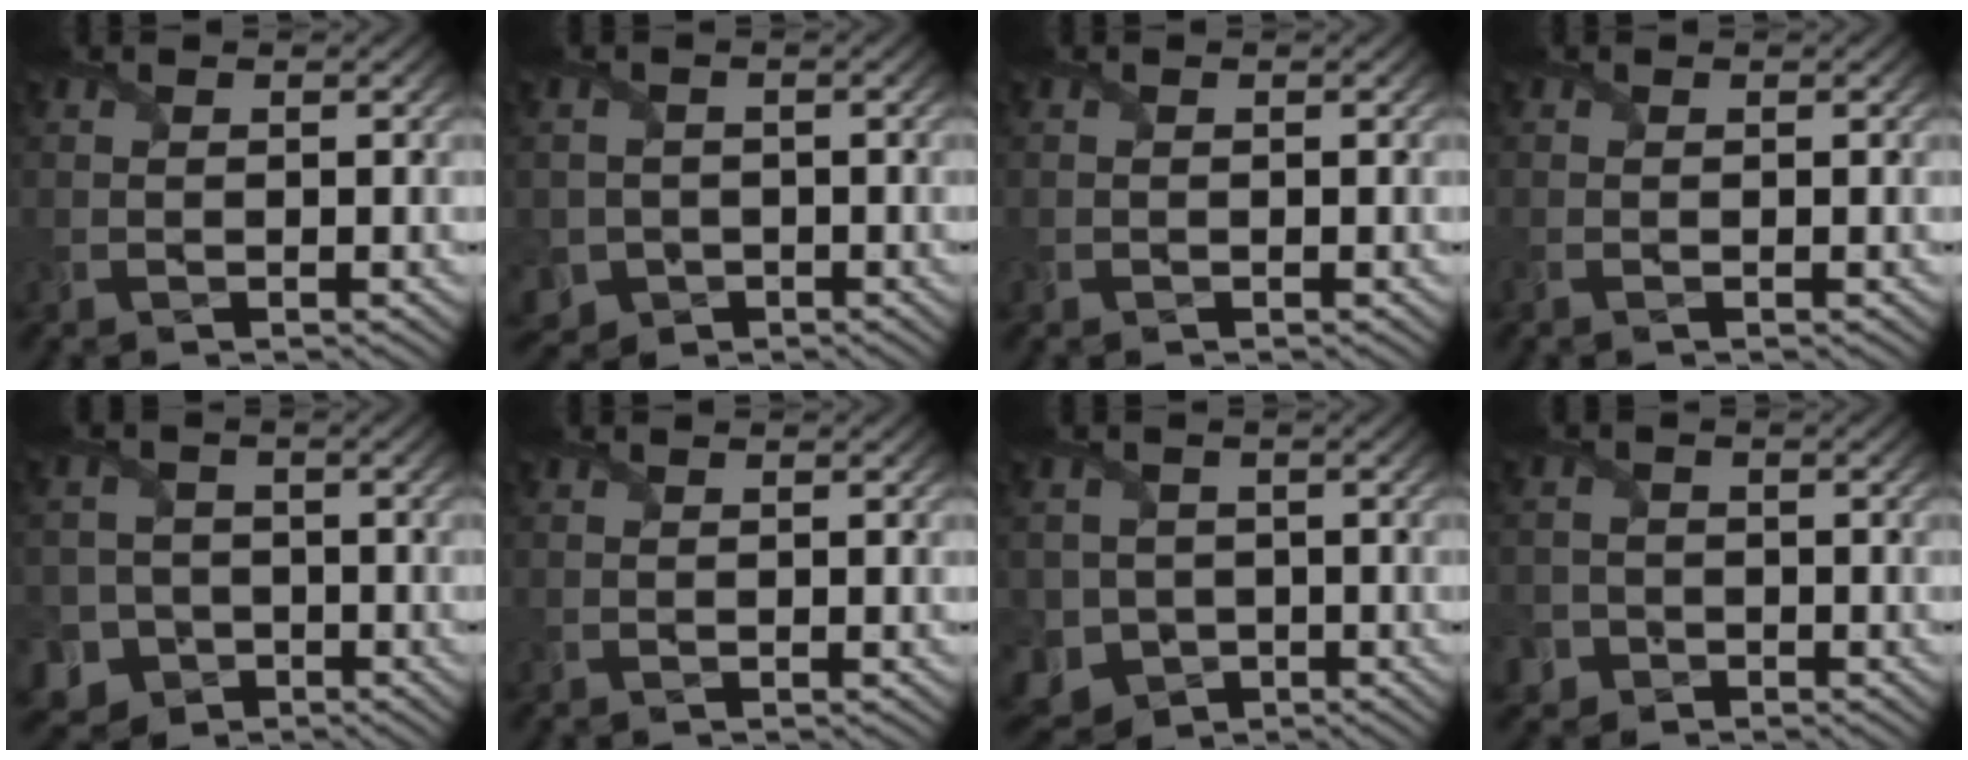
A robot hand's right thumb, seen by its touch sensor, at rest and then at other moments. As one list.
[{"total": 3.9, "force": [-1.4, 3.6, 0.8], "torque": [-0.028, -0.014, -0.032]}, {"total": 0.0}, {"total": 0.5, "force": [-0.3, 0.1, 0.4], "torque": [-0.013, -0.004, -0.008]}, {"total": 8.0, "force": [-3.8, 7.0, 1.3], "torque": [-0.042, -0.022, -0.091]}, {"total": 0.0}, {"total": 7.2, "force": [-2.2, 6.5, 2.3], "torque": [-0.069, -0.025, -0.054]}, {"total": 3.7, "force": [-2.1, 3.0, 0.6], "torque": [-0.009, -0.001, -0.050]}]